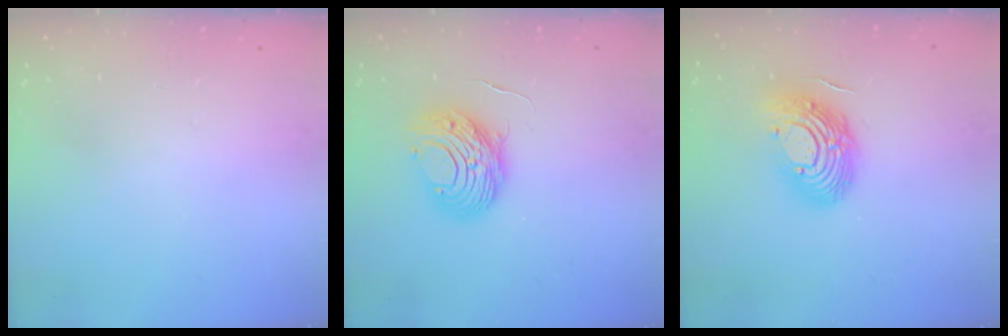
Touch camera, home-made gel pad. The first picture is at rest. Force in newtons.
{"total": 11.2, "press": 11.2, "slide": 0.9}
{"total": 14.7, "press": 14.6, "slide": 1.2}